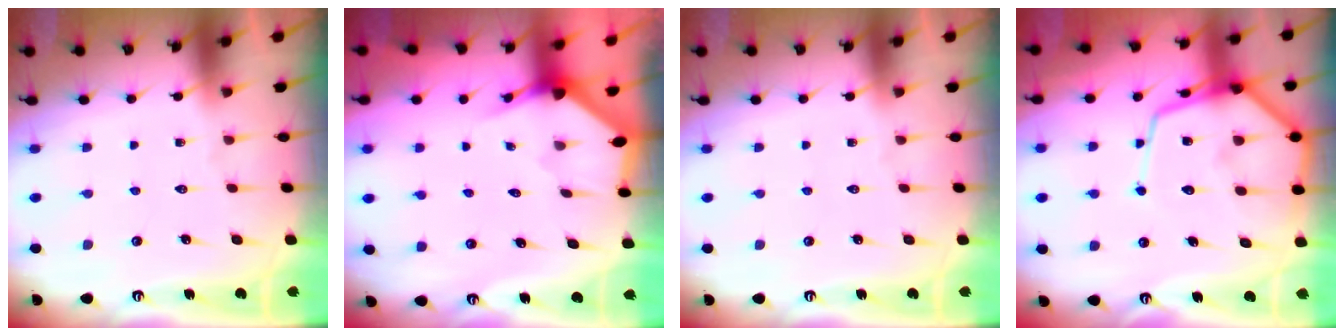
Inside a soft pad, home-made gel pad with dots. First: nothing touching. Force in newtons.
{"total": 2.3, "press": 2.3, "slide": 0.1}
{"total": 0.0}
{"total": 14.1, "press": 14.0, "slide": 1.6}